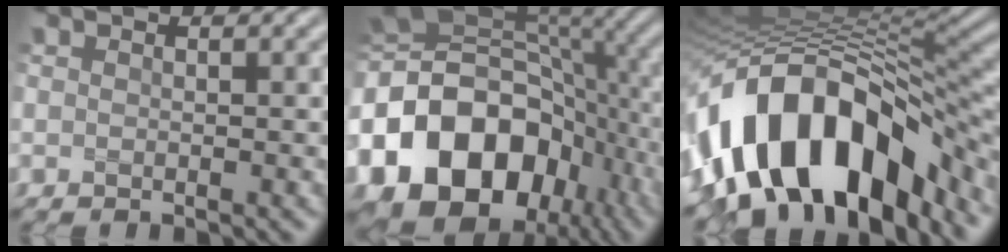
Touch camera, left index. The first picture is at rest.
{"total": 19.4, "force": [-6.3, 14.3, 11.5], "torque": [-0.240, -0.013, -0.104]}
{"total": 15.3, "force": [-7.6, 8.3, 10.4], "torque": [-0.175, 0.018, -0.134]}